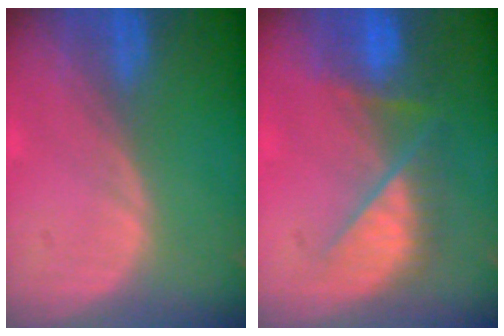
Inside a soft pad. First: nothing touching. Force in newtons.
{"total": 8.7, "press": 7.6, "slide": 4.3}